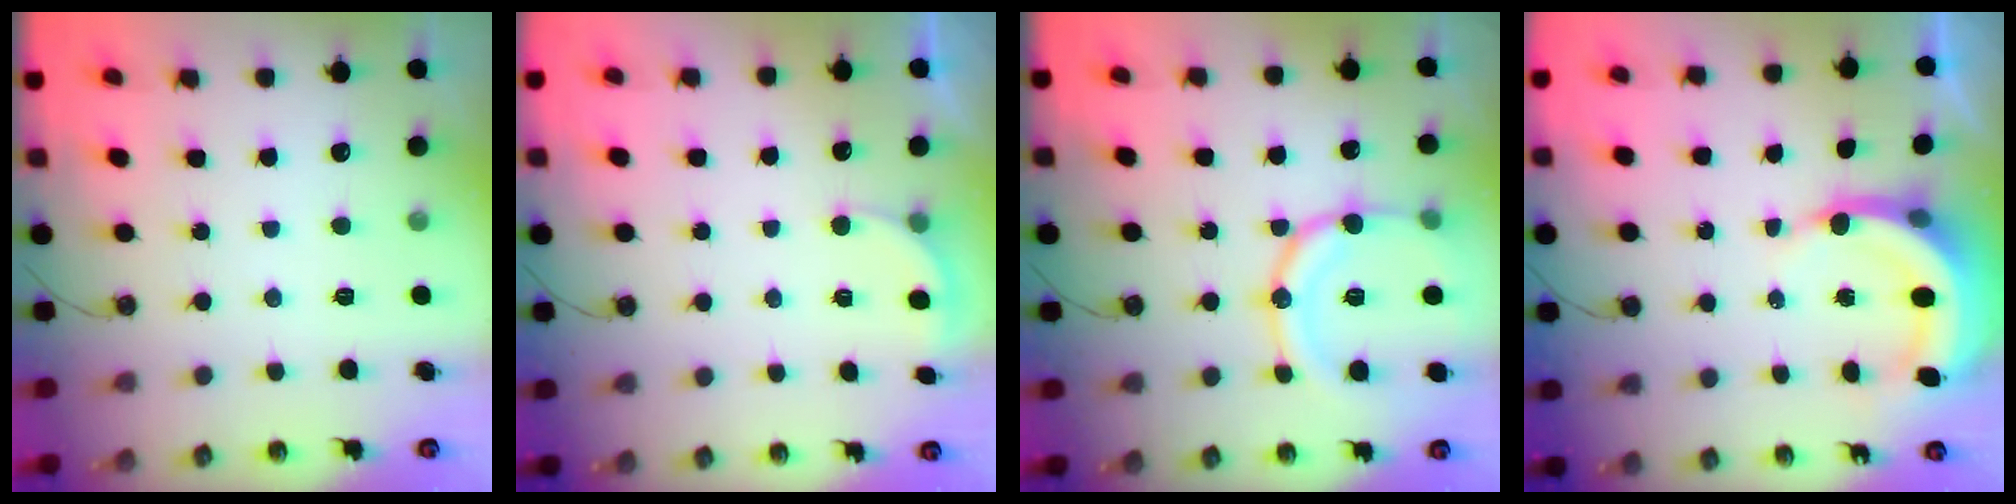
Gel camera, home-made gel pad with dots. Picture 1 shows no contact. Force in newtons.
{"total": 2.1, "press": 2.0, "slide": 0.6}
{"total": 16.9, "press": 16.6, "slide": 3.3}
{"total": 7.3, "press": 7.1, "slide": 1.9}